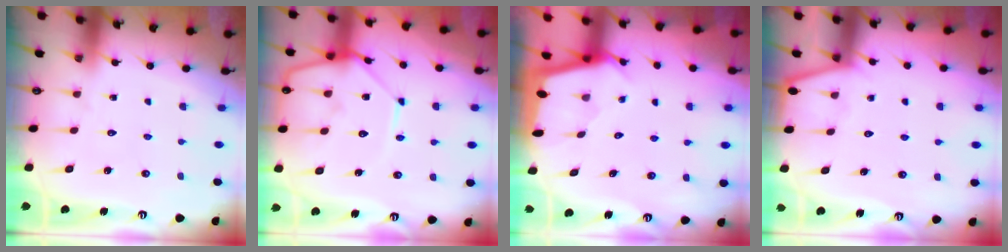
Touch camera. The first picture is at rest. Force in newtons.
{"total": 11.2, "press": 11.1, "slide": 1.0}
{"total": 2.2, "press": 2.2, "slide": 0.3}
{"total": 2.4, "press": 2.4, "slide": 0.2}